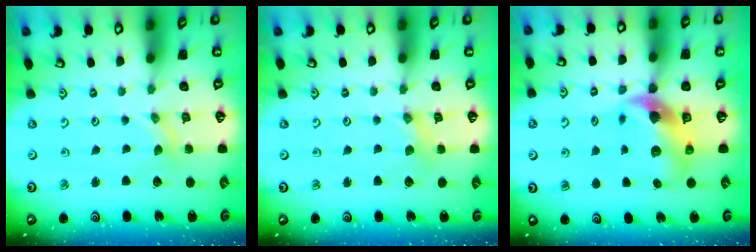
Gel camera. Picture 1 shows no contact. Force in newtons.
{"total": 1.9, "press": 1.9, "slide": 0.3}
{"total": 9.9, "press": 9.8, "slide": 1.5}